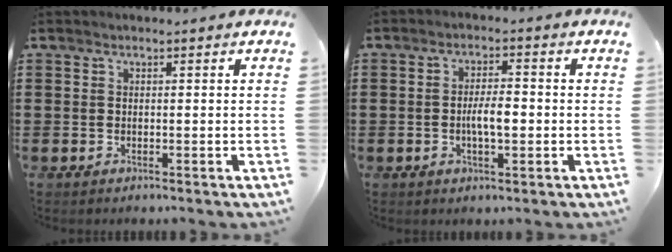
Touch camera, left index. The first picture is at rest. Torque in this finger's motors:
{"motor_torque": [0.23, 0.08, 0.20, 0.06]}